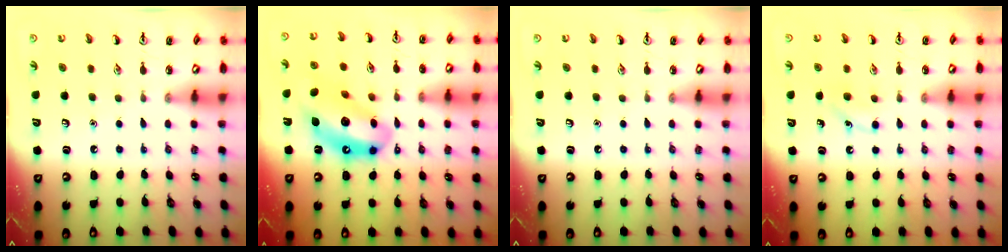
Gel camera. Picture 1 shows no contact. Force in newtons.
{"total": 14.9, "press": 14.1, "slide": 4.7}
{"total": 0.0}
{"total": 5.5, "press": 5.2, "slide": 1.7}